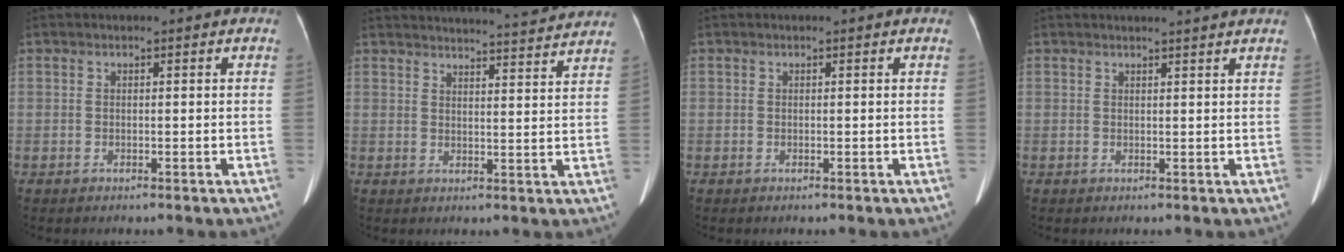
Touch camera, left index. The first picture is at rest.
{"total": 17.7, "force": [17.0, 0.4, 4.9], "torque": [-0.076, -0.010, 0.211]}
{"total": 0.0}
{"total": 4.2, "force": [3.8, -0.6, 1.5], "torque": [-0.019, 0.008, 0.040]}